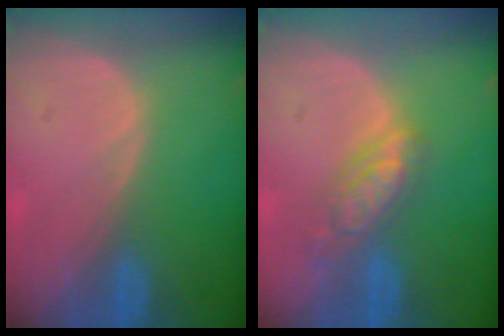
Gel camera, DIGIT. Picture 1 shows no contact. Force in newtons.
{"total": 5.5, "press": 5.0, "slide": 2.4}